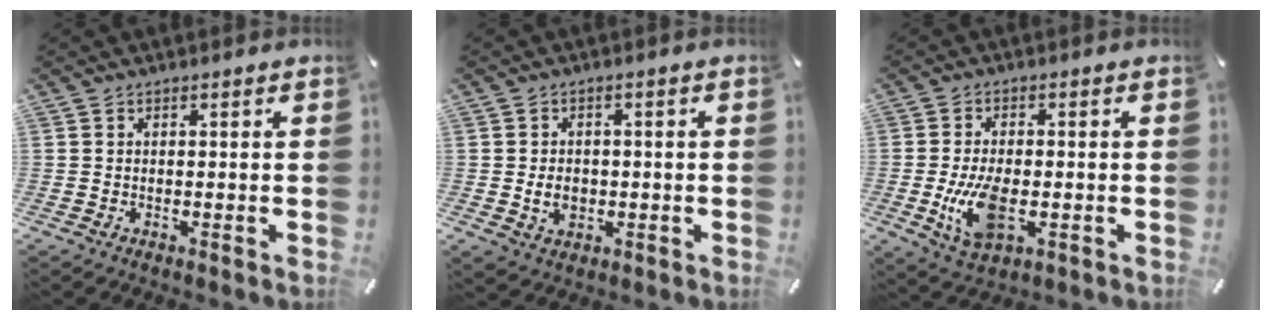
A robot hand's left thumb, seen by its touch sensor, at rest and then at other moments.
{"total": 4.9, "force": [-0.9, 4.0, 2.8], "torque": [-0.057, -0.001, -0.019]}
{"total": 10.5, "force": [-1.9, 5.7, 8.6], "torque": [-0.183, -0.012, -0.032]}